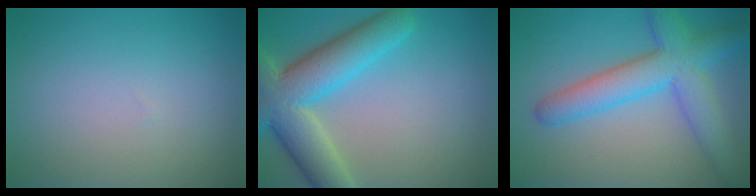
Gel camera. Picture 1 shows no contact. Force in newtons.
{"total": 8.9, "press": 8.9, "slide": 0.5}
{"total": 6.8, "press": 6.8, "slide": 0.2}